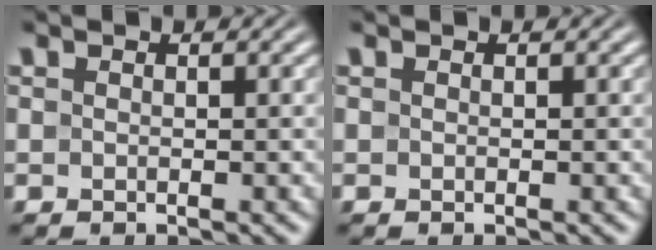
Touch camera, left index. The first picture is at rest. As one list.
[{"total": 0.0}]